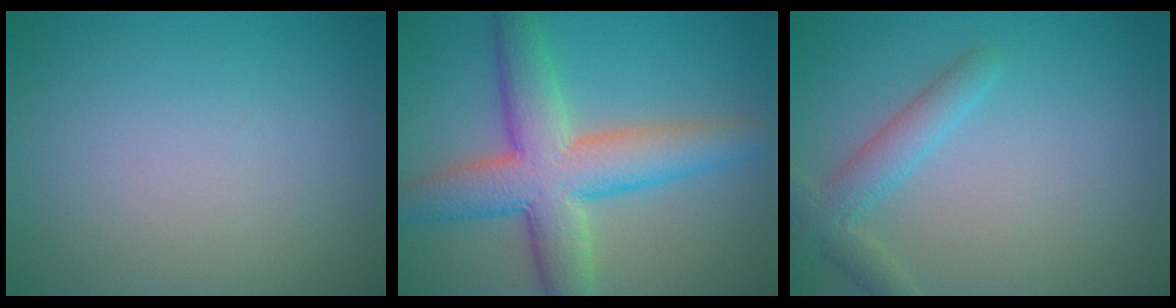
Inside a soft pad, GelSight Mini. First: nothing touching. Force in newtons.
{"total": 8.5, "press": 8.5, "slide": 0.2}
{"total": 3.0, "press": 3.0, "slide": 0.2}